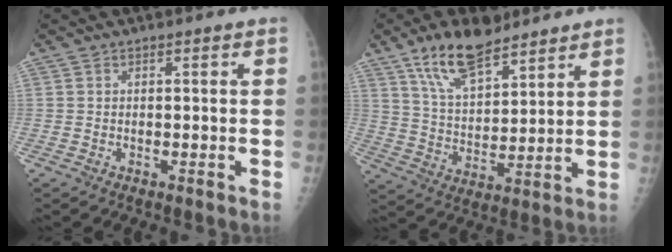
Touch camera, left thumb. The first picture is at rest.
{"total": 13.2, "force": [9.4, 5.4, 7.6], "torque": [-0.110, -0.047, 0.175]}